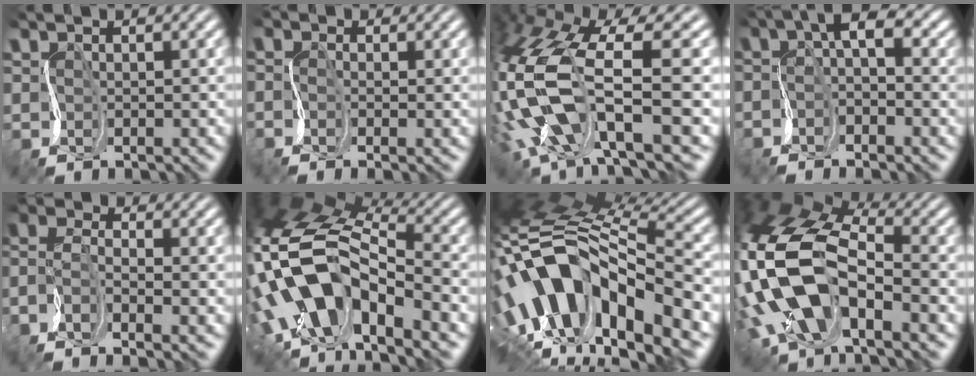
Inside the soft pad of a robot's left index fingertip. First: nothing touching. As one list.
[{"total": 2.2, "force": [-1.4, 0.7, 1.5], "torque": [-0.024, -0.008, -0.020]}, {"total": 12.3, "force": [-2.3, 5.8, 10.5], "torque": [-0.253, 0.005, -0.036]}, {"total": 4.0, "force": [-0.3, 1.6, 3.7], "torque": [-0.066, 0.018, -0.015]}, {"total": 5.9, "force": [-4.1, 2.1, 3.7], "torque": [-0.089, -0.005, -0.085]}, {"total": 13.0, "force": [-4.8, 6.8, 10.0], "torque": [-0.215, 0.023, -0.086]}, {"total": 13.1, "force": [-2.3, 7.1, 10.7], "torque": [-0.192, 0.024, -0.037]}, {"total": 13.4, "force": [-3.3, 7.9, 10.3], "torque": [-0.260, -0.015, -0.057]}]